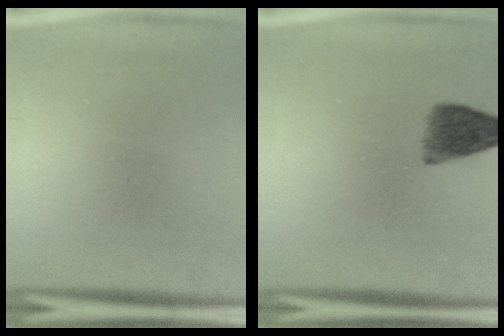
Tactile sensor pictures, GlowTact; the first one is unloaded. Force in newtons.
{"total": 4.3}